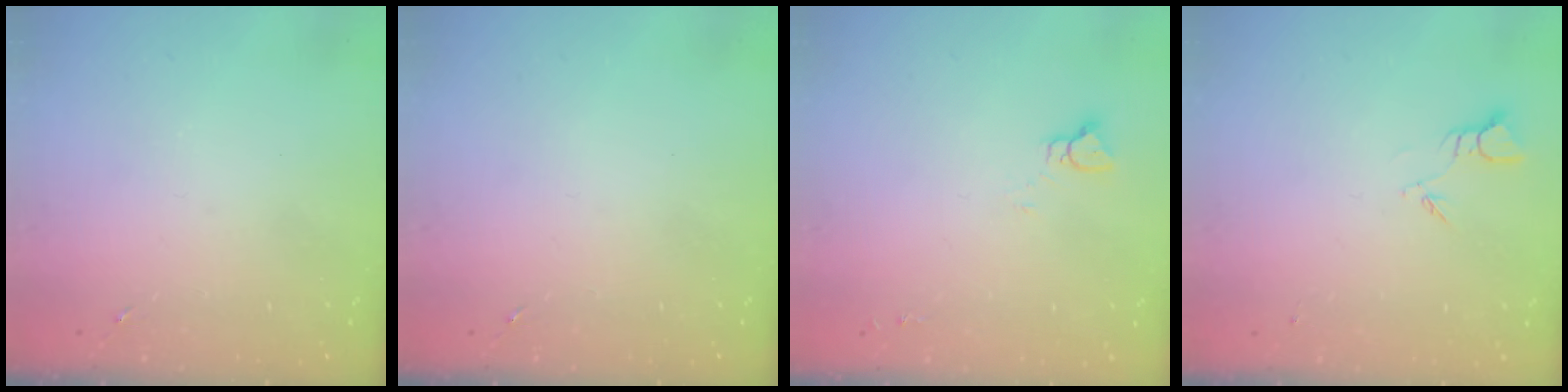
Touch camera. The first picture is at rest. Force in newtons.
{"total": 0.0}
{"total": 3.6, "press": 3.6, "slide": 0.3}
{"total": 2.7, "press": 2.7, "slide": 0.3}